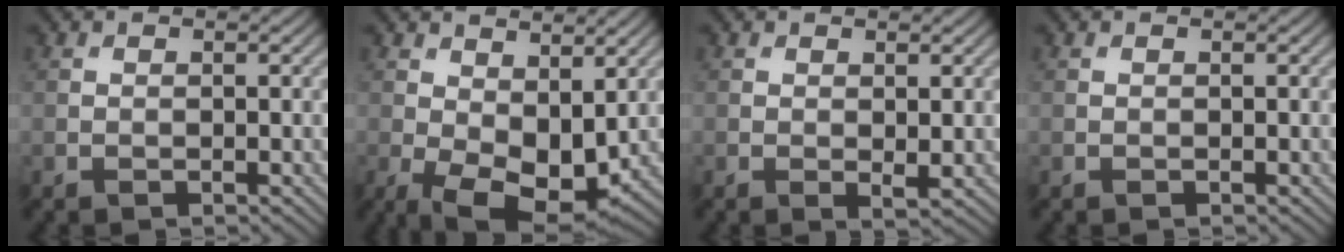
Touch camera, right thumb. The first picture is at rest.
{"total": 9.5, "force": [-0.5, 5.6, 7.6], "torque": [-0.150, -0.024, 0.006]}
{"total": 1.1, "force": [0.4, 0.4, 1.0], "torque": [-0.019, -0.004, 0.010]}
{"total": 0.0}